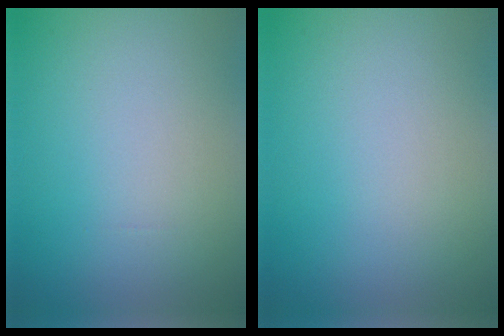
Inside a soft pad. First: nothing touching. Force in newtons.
{"total": 0.0}